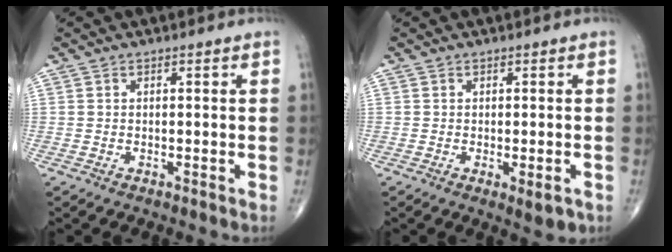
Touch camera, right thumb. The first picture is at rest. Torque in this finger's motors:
{"motor_torque": [-0.23, -0.15, 0.08, -0.01, -0.01]}